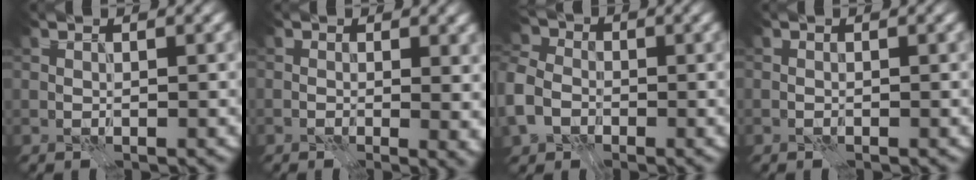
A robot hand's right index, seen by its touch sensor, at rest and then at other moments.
{"total": 3.1, "force": [0.8, 1.4, 2.7], "torque": [-0.018, -0.002, 0.017]}
{"total": 7.5, "force": [-1.9, 6.0, 4.0], "torque": [-0.097, -0.003, -0.052]}
{"total": 0.0}